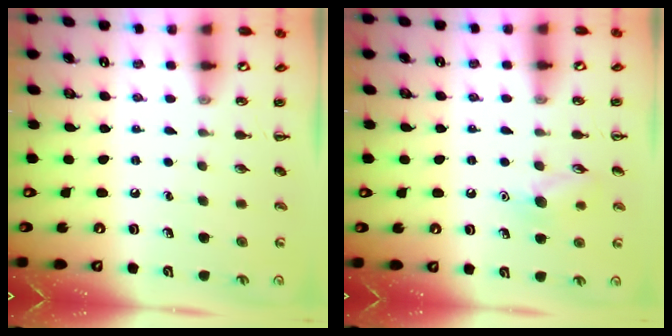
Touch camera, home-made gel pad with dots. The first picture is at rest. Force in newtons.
{"total": 8.0, "press": 7.8, "slide": 1.4}